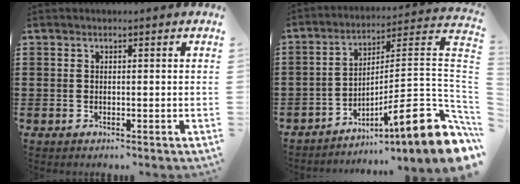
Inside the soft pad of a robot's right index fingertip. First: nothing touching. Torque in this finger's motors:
{"motor_torque": [0.43, -0.51, 0.91, 0.21]}